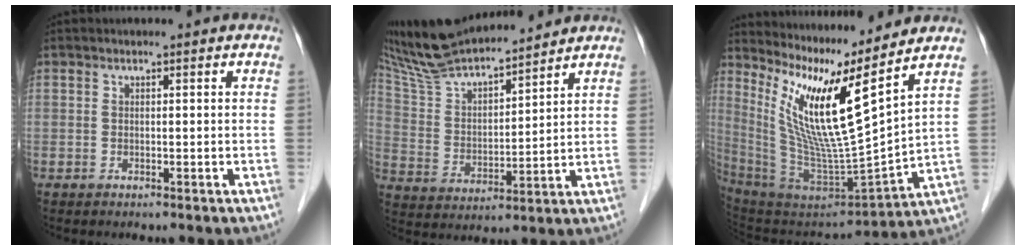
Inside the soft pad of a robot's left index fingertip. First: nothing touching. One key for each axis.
{"total": 15.6, "fx": 14.3, "fy": 1.9, "fz": 5.8, "tx": -0.114, "ty": 0.013, "tz": 0.268}
{"total": 16.3, "fx": 9.3, "fy": -0.1, "fz": 13.4, "tx": -0.269, "ty": -0.026, "tz": 0.175}